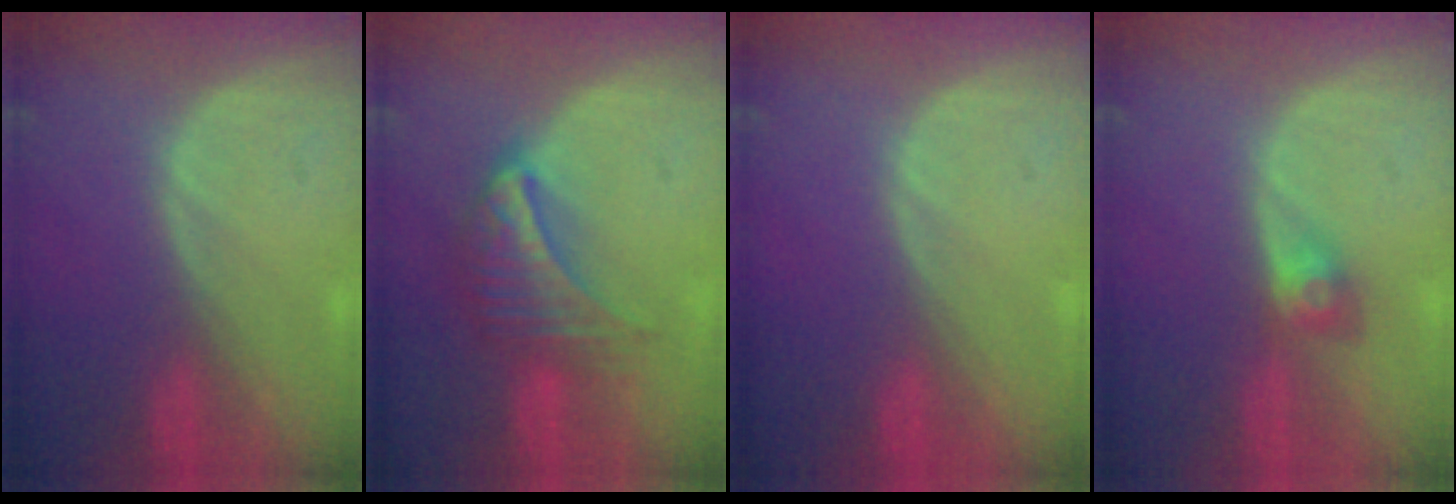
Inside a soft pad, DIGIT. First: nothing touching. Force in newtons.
{"total": 7.5, "press": 6.6, "slide": 3.6}
{"total": 0.0}
{"total": 3.0, "press": 2.6, "slide": 1.5}